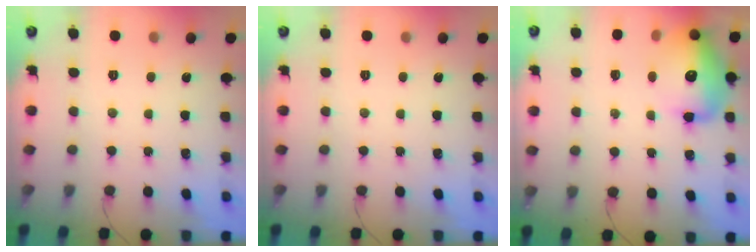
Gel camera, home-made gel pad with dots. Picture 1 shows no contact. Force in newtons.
{"total": 0.0}
{"total": 16.3, "press": 15.9, "slide": 3.7}